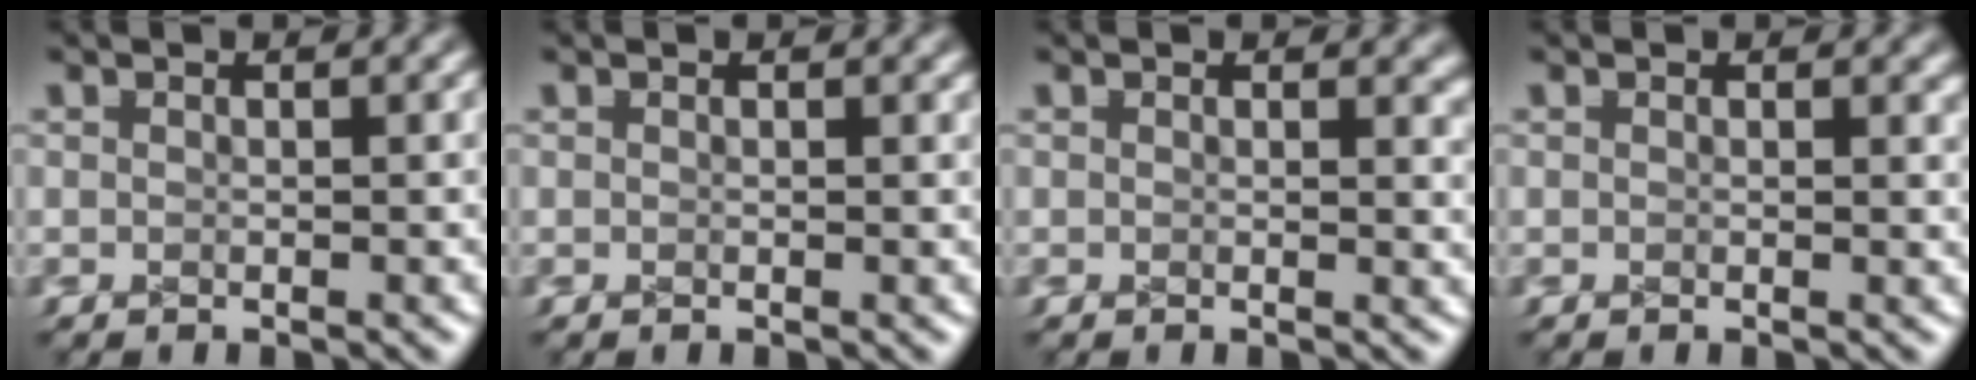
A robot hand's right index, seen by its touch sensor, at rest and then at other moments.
{"total": 0.0}
{"total": 1.0, "force": [0.9, 0.2, 0.4], "torque": [-0.006, -0.001, 0.012]}
{"total": 0.6, "force": [0.5, 0.1, 0.2], "torque": [-0.003, 0.000, 0.006]}